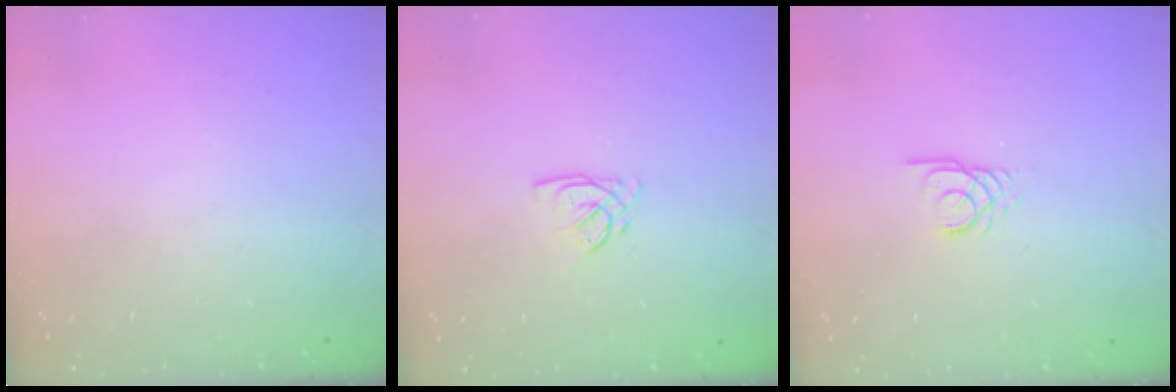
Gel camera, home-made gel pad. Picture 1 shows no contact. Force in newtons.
{"total": 4.2, "press": 4.2, "slide": 0.3}
{"total": 3.0, "press": 3.0, "slide": 0.3}